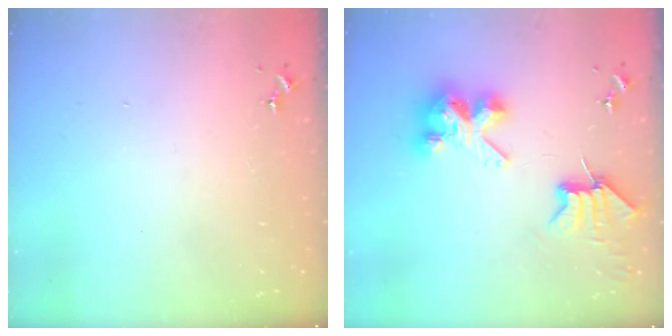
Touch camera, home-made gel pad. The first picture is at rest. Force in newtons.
{"total": 8.6, "press": 8.5, "slide": 0.6}